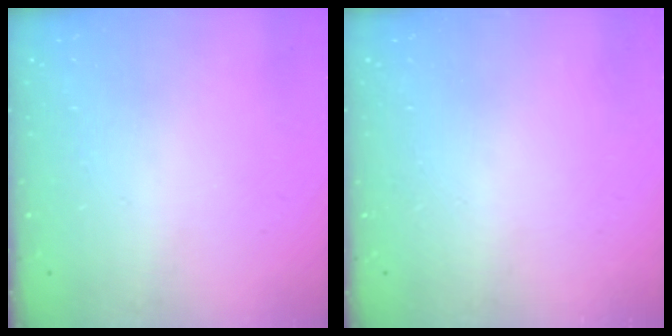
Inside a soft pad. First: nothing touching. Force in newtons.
{"total": 0.0}